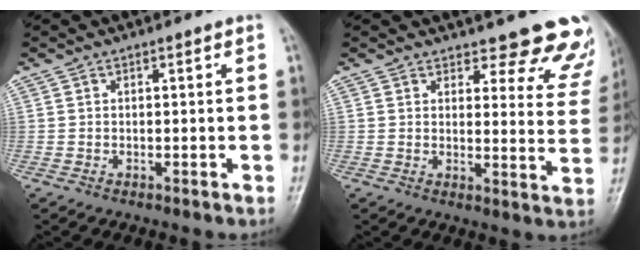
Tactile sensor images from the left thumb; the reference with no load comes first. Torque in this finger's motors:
{"motor_torque": [0.28, 0.26, -0.01, -0.26, 0.03]}